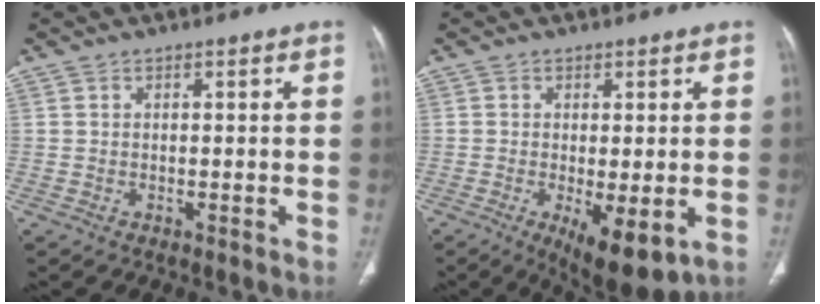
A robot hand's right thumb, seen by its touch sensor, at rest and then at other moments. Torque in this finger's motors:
{"motor_torque": [0.04, 0.31, -0.25, -0.04, 0.05]}